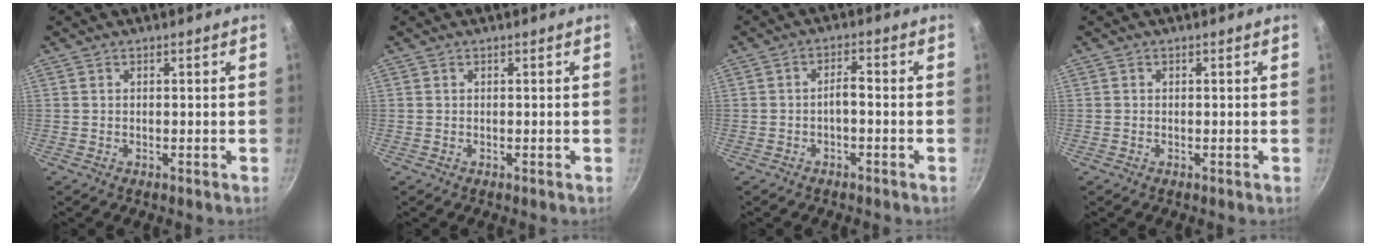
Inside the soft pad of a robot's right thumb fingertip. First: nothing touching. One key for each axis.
{"total": 0.0}
{"total": 2.6, "fx": -1.1, "fy": 0.9, "fz": 2.2, "tx": -0.038, "ty": 0.020, "tz": -0.020}
{"total": 0.0}